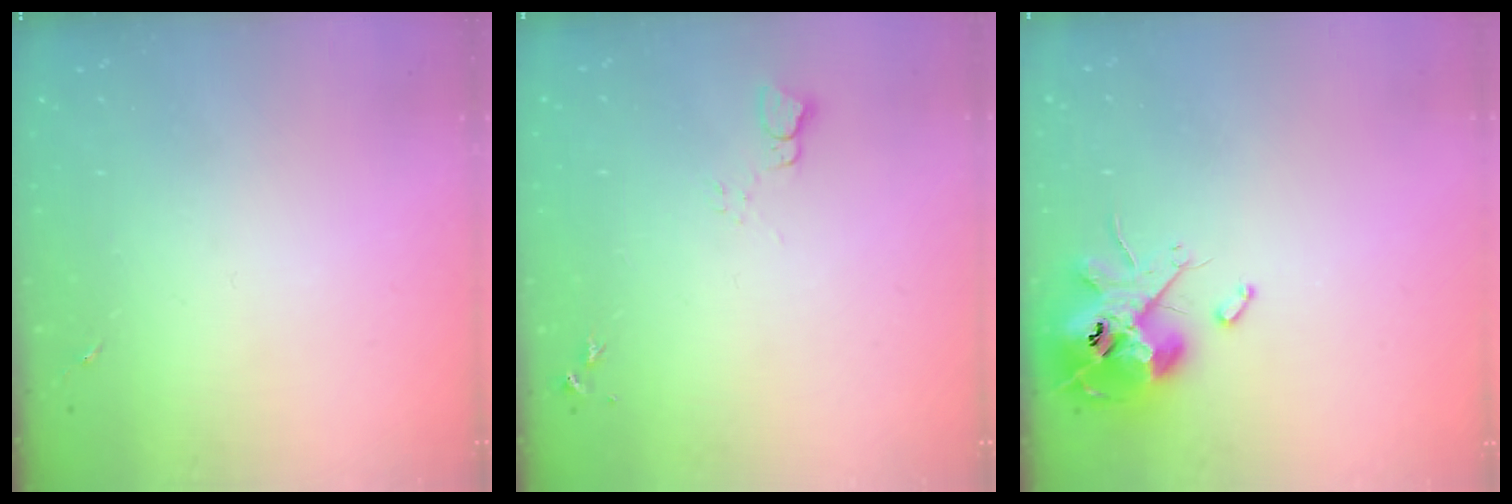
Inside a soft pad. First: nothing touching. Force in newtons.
{"total": 3.7, "press": 3.7, "slide": 0.4}
{"total": 13.1, "press": 12.9, "slide": 2.1}